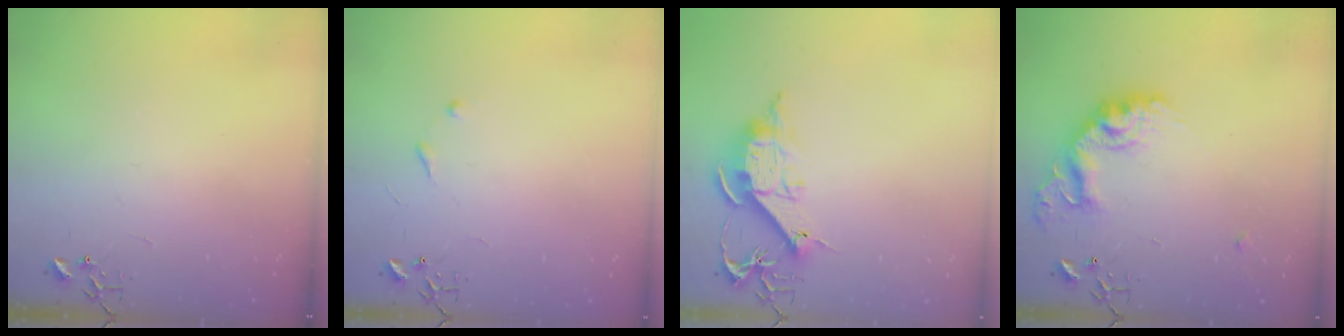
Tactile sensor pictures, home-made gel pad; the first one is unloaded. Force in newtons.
{"total": 6.0, "press": 6.0, "slide": 0.6}
{"total": 12.5, "press": 12.5, "slide": 0.2}
{"total": 17.2, "press": 17.2, "slide": 1.2}